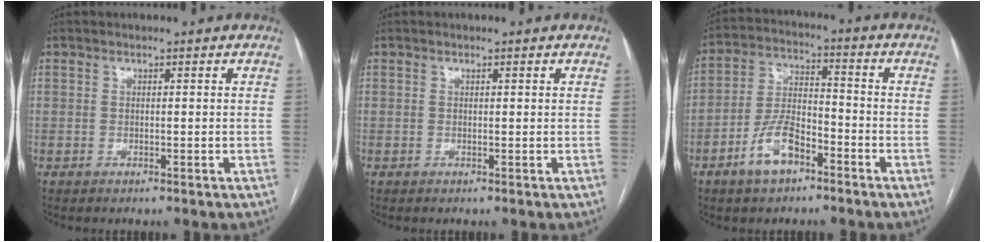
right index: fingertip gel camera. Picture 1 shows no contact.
{"total": 0.0}
{"total": 8.8, "force": [-5.0, 3.9, 6.1], "torque": [-0.129, 0.012, -0.095]}